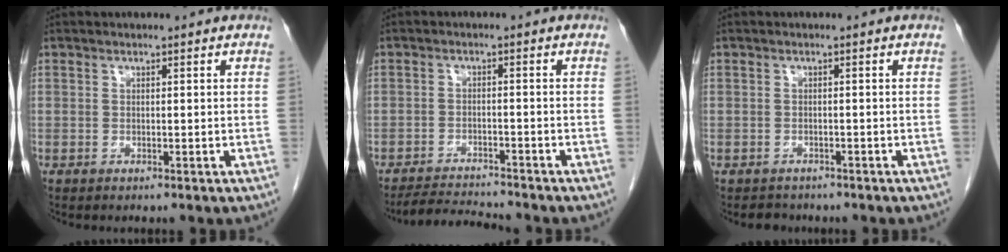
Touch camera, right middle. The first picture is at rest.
{"total": 4.8, "force": [-4.7, -0.6, 0.1], "torque": [-0.002, -0.013, -0.082]}
{"total": 1.9, "force": [-1.7, 1.0, -0.2], "torque": [-0.004, 0.000, -0.026]}